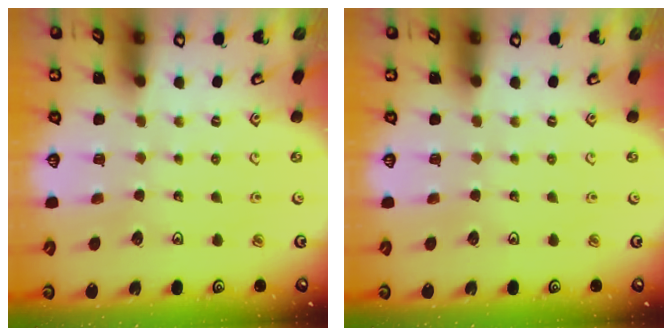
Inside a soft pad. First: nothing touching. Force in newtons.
{"total": 0.0}